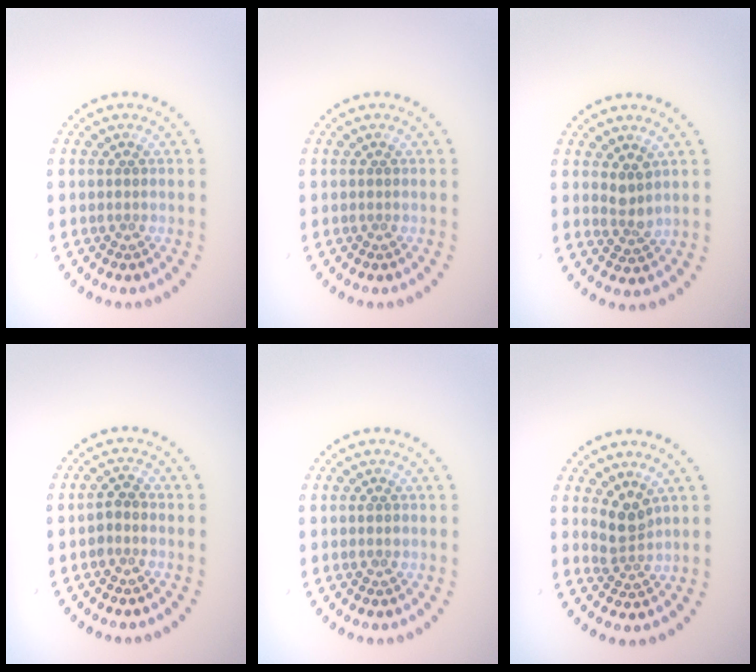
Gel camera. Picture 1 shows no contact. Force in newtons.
{"total": 0.0}
{"total": 1.8, "press": 1.4, "slide": 1.1}
{"total": 1.2, "press": 1.0, "slide": 0.5}
{"total": 0.7, "press": 0.7, "slide": 0.1}
{"total": 2.4, "press": 1.8, "slide": 1.5}